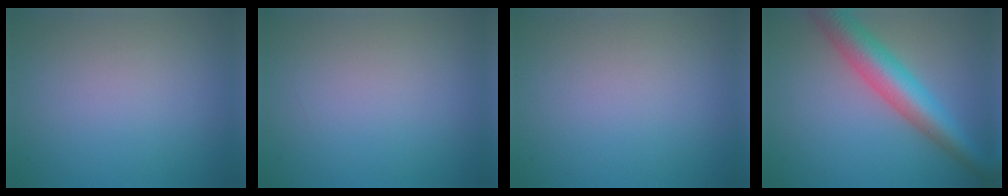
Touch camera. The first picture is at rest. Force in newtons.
{"total": 0.0}
{"total": 0.0}
{"total": 6.8, "press": 6.8, "slide": 0.1}